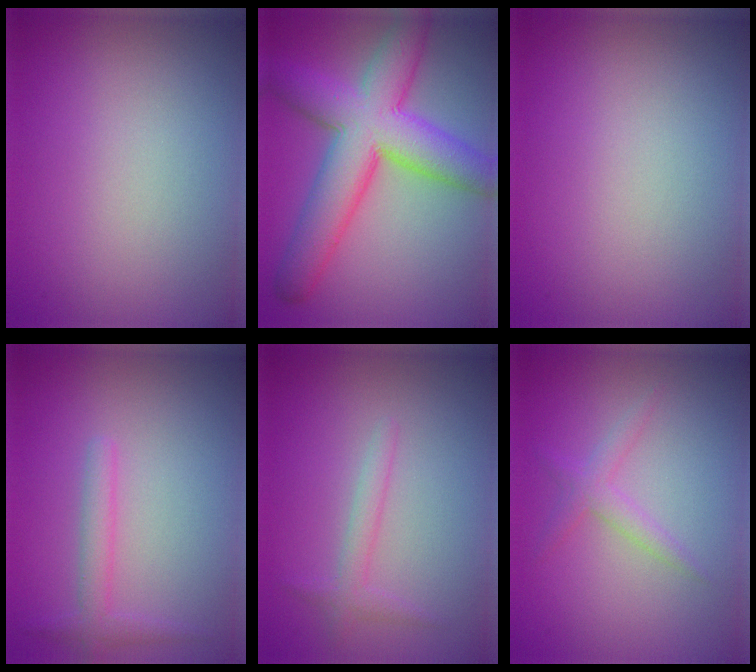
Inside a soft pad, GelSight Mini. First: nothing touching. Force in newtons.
{"total": 9.6, "press": 9.6, "slide": 0.2}
{"total": 0.0}
{"total": 1.4, "press": 1.4, "slide": 0.1}
{"total": 1.6, "press": 1.6, "slide": 0.1}
{"total": 1.7, "press": 1.7, "slide": 0.1}